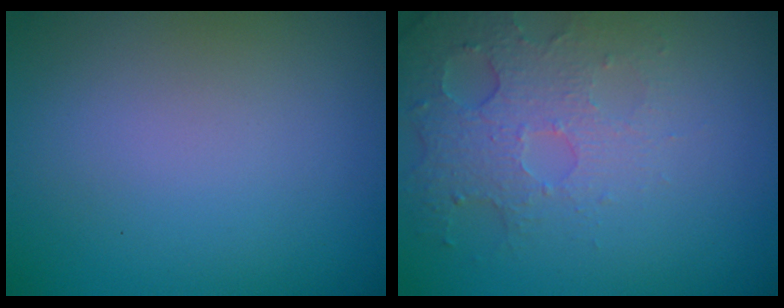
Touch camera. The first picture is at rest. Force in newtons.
{"total": 5.0, "press": 3.3, "slide": 3.8}